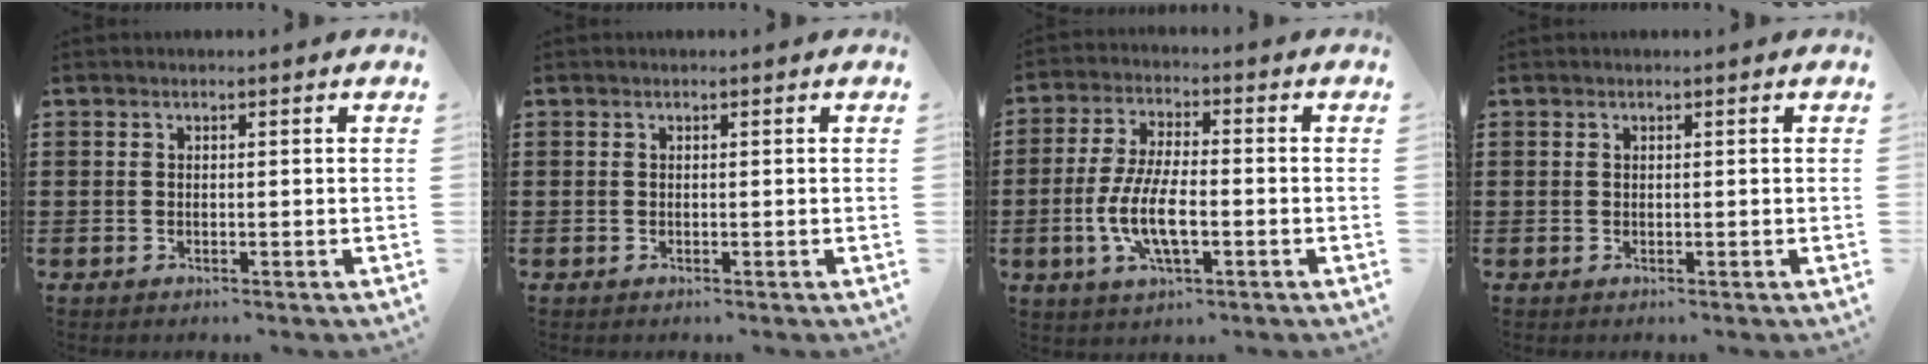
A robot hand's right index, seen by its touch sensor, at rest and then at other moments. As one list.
[{"total": 0.0}, {"total": 9.0, "force": [-2.5, 3.1, 8.0], "torque": [-0.182, -0.016, -0.051]}, {"total": 0.0}]